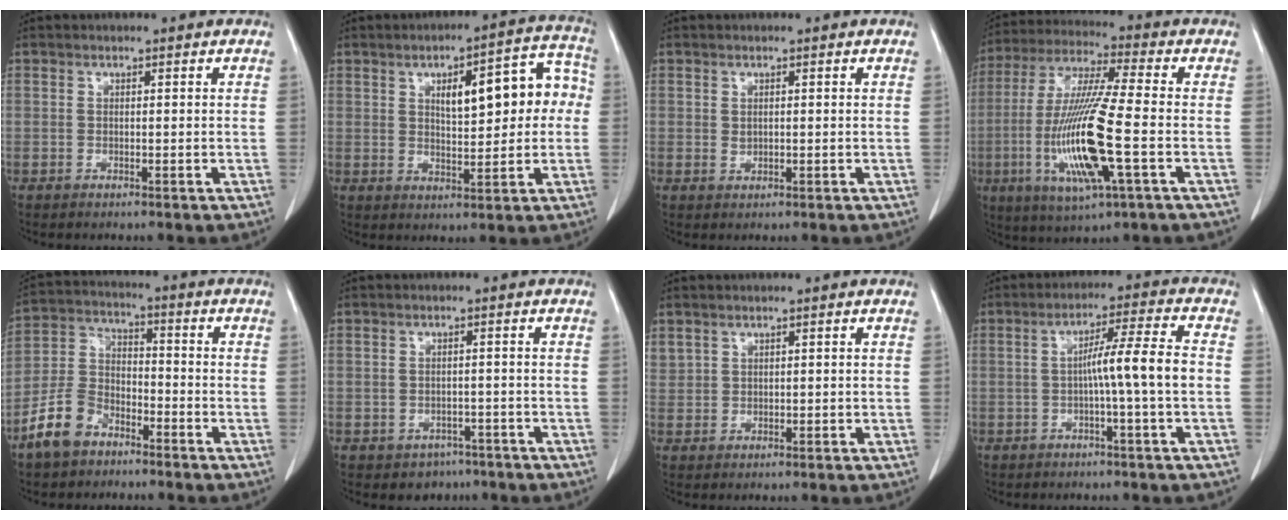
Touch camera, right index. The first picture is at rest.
{"total": 12.1, "force": [2.0, 4.3, 11.2], "torque": [-0.141, 0.039, 0.030]}
{"total": 0.9, "force": [0.2, 0.7, 0.6], "torque": [-0.010, -0.002, 0.007]}
{"total": 16.7, "force": [-3.9, 1.2, 16.2], "torque": [-0.339, -0.017, -0.072]}
{"total": 8.6, "force": [-5.8, 5.1, 3.7], "torque": [-0.092, 0.011, -0.115]}
{"total": 3.4, "force": [-2.3, 2.5, 0.4], "torque": [-0.002, 0.011, -0.026]}
{"total": 2.2, "force": [1.5, 1.6, 0.6], "torque": [-0.014, 0.012, 0.040]}
{"total": 7.3, "force": [-1.0, -1.0, 7.1], "torque": [-0.118, 0.015, -0.016]}